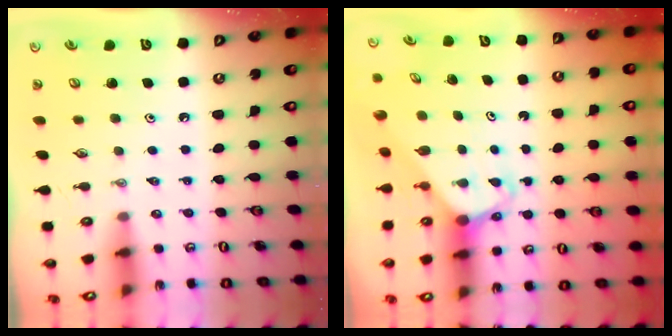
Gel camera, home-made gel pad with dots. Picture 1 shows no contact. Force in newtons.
{"total": 2.5, "press": 2.5, "slide": 0.1}